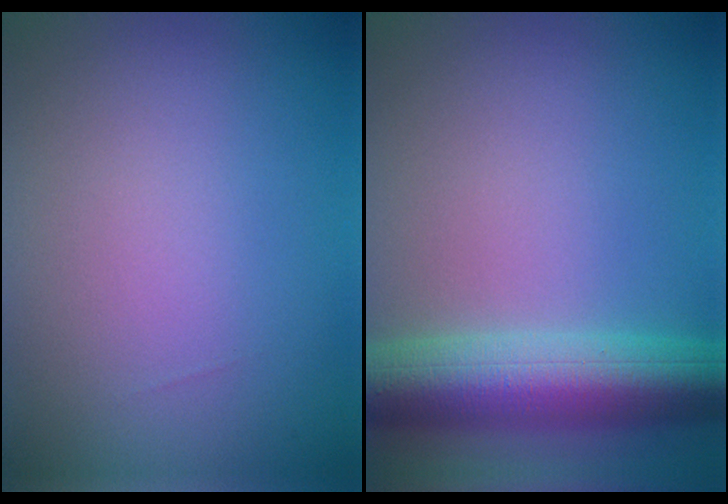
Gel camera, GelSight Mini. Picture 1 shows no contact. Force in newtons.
{"total": 8.8, "press": 8.8, "slide": 0.4}